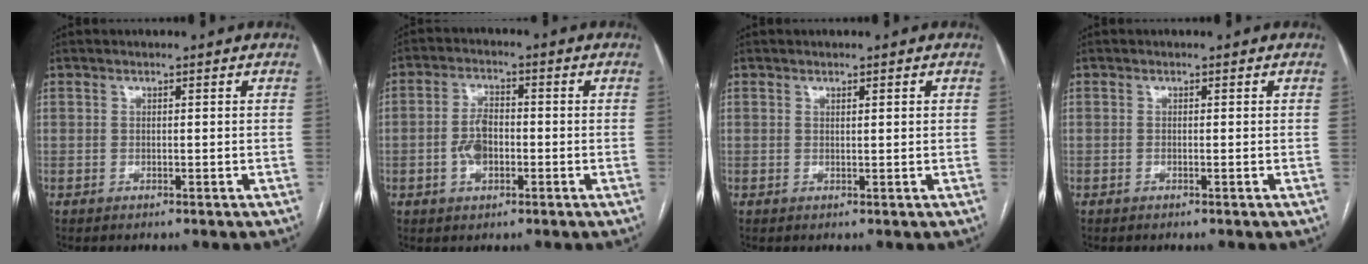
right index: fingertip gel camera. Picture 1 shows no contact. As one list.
[{"total": 5.0, "force": [-1.1, 2.7, 4.0], "torque": [-0.083, 0.010, -0.021]}, {"total": 0.8, "force": [0.4, 0.0, 0.8], "torque": [-0.013, 0.001, 0.005]}, {"total": 0.0}]